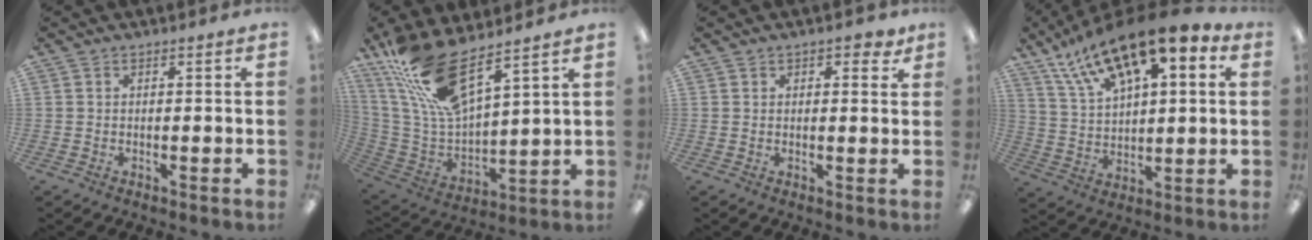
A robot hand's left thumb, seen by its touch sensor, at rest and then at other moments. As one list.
[{"total": 17.8, "force": [12.9, 5.7, 11.0], "torque": [-0.251, -0.074, 0.232]}, {"total": 2.6, "force": [1.7, 1.3, 1.4], "torque": [-0.013, -0.001, 0.027]}, {"total": 17.9, "force": [12.5, 6.7, 11.0], "torque": [-0.208, -0.070, 0.223]}]